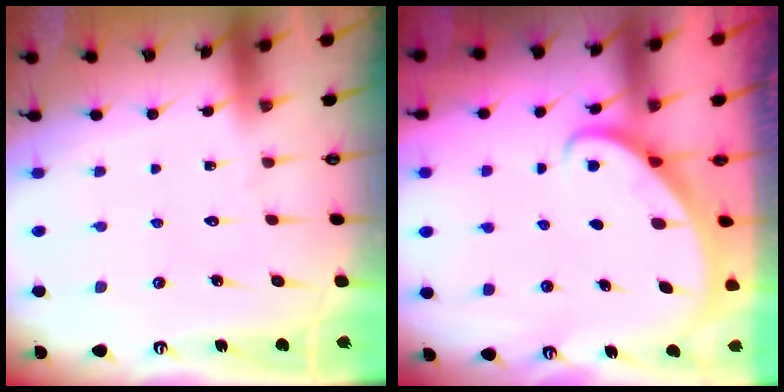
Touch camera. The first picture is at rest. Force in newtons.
{"total": 2.3, "press": 2.3, "slide": 0.3}